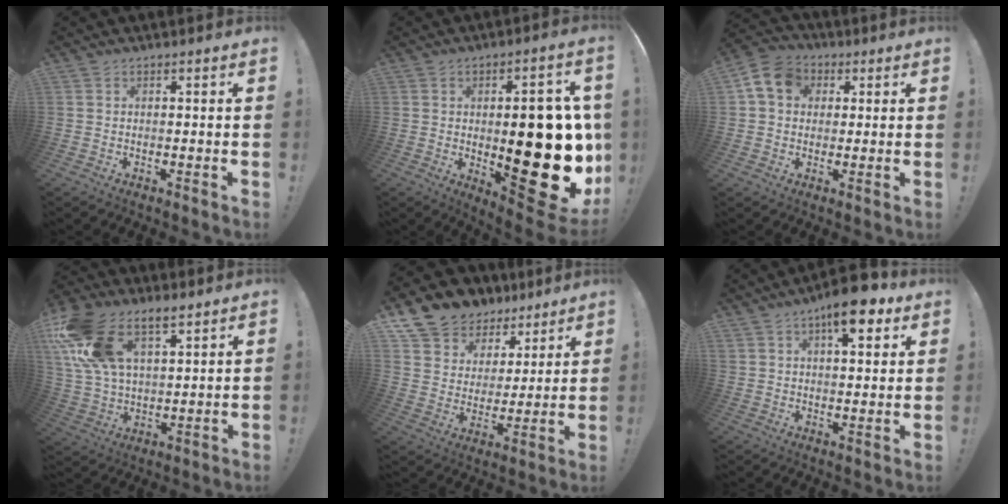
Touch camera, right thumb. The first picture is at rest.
{"total": 23.7, "force": [-1.6, 9.4, 21.7], "torque": [-0.290, -0.012, -0.011]}
{"total": 10.3, "force": [3.0, 8.2, 5.4], "torque": [-0.089, 0.003, 0.060]}
{"total": 17.5, "force": [10.2, 9.6, 10.4], "torque": [-0.215, -0.043, 0.193]}
{"total": 10.6, "force": [7.7, 7.0, 1.8], "torque": [-0.041, -0.063, 0.150]}
{"total": 13.3, "force": [7.6, 6.8, 8.6], "torque": [-0.106, -0.044, 0.130]}